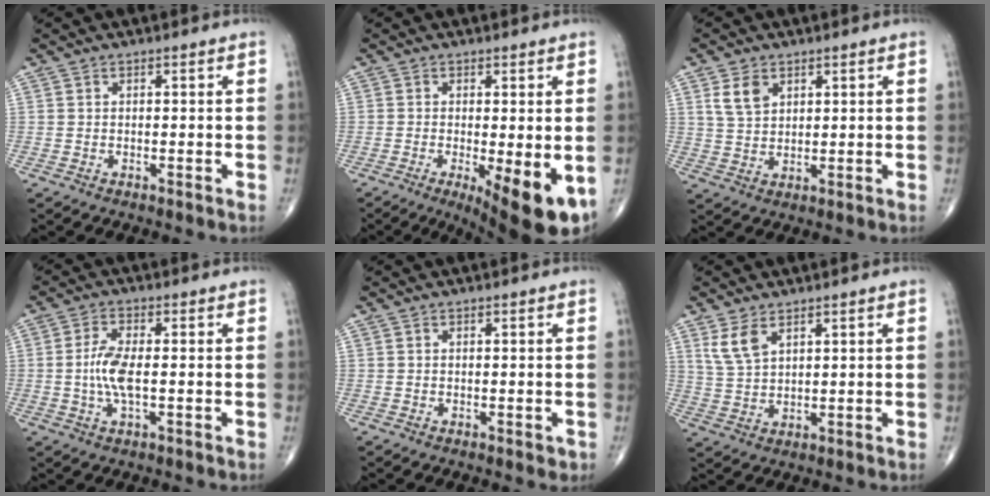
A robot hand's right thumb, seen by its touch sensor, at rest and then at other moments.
{"total": 11.5, "force": [-3.6, 3.3, 10.4], "torque": [-0.136, -0.022, -0.044]}
{"total": 5.0, "force": [2.4, 3.3, 2.9], "torque": [-0.045, -0.010, 0.051]}
{"total": 6.2, "force": [-0.5, 2.2, 5.8], "torque": [-0.130, 0.001, -0.014]}
{"total": 0.9, "force": [-0.3, 0.5, 0.6], "torque": [-0.005, -0.001, -0.003]}
{"total": 5.1, "force": [2.9, 2.5, 3.4], "torque": [-0.069, -0.010, 0.067]}